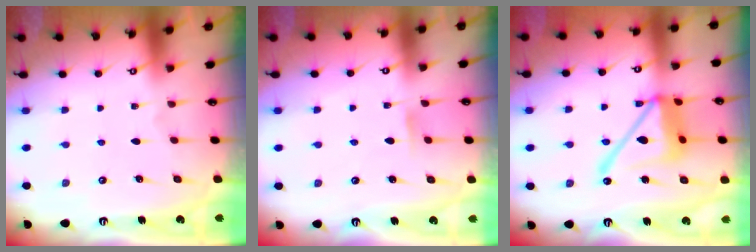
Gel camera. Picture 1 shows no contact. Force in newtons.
{"total": 4.8, "press": 4.7, "slide": 0.5}
{"total": 16.8, "press": 16.8, "slide": 1.6}